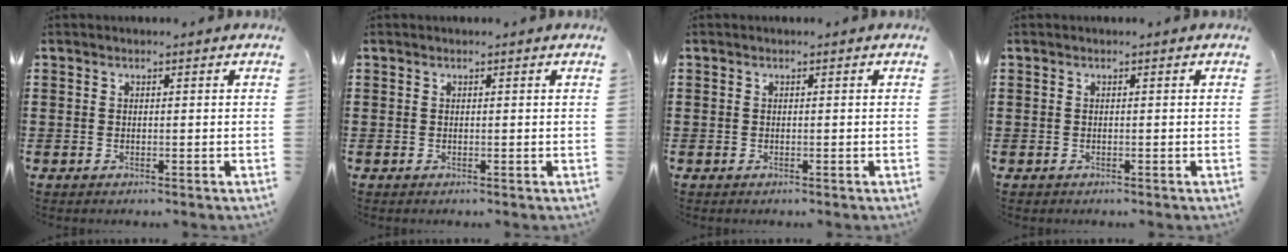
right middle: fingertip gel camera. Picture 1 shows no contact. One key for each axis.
{"total": 0.0}
{"total": 0.0}
{"total": 0.0}